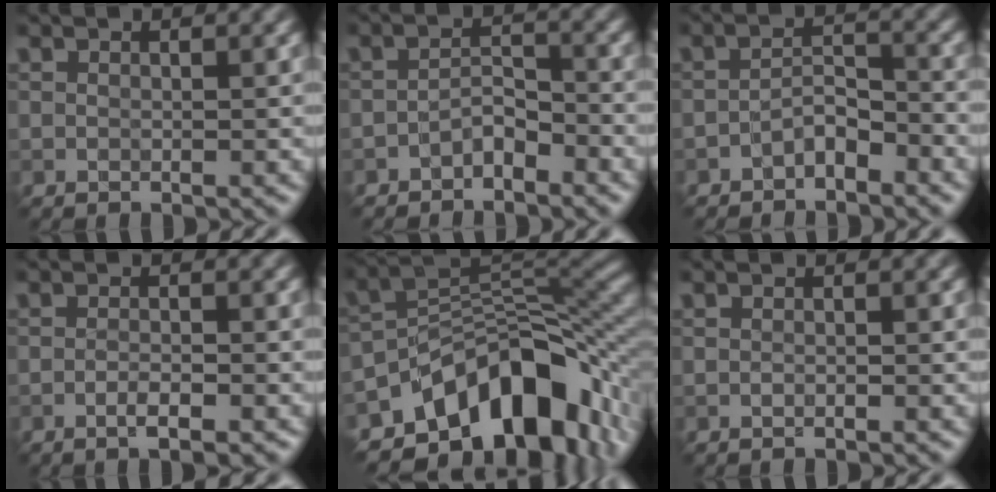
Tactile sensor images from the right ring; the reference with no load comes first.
{"total": 2.2, "force": [-1.7, 0.8, 1.2], "torque": [-0.020, 0.009, -0.034]}
{"total": 2.5, "force": [-1.8, 0.9, 1.4], "torque": [-0.026, 0.010, -0.036]}
{"total": 1.7, "force": [-1.0, 0.3, 1.4], "torque": [-0.025, 0.001, -0.017]}
{"total": 12.1, "force": [-6.1, 7.0, 7.8], "torque": [-0.102, 0.003, -0.111]}
{"total": 0.0}